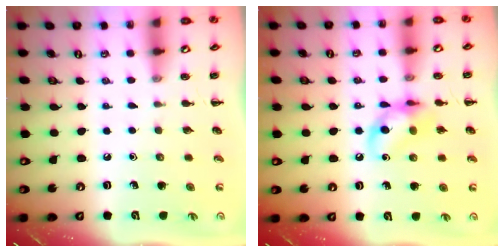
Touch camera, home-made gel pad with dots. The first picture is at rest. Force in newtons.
{"total": 12.4, "press": 12.3, "slide": 1.8}